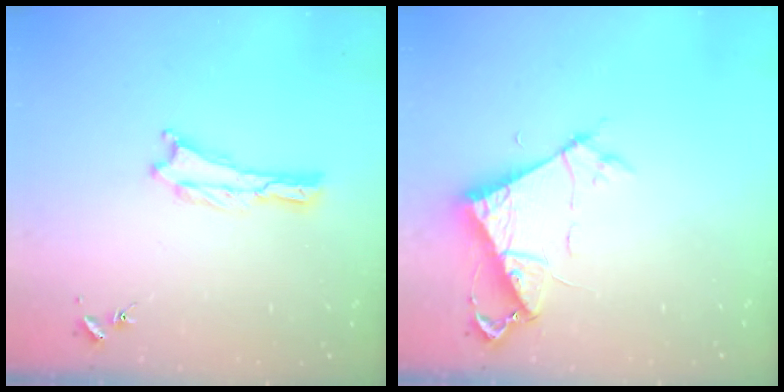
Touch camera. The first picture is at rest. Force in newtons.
{"total": 6.6, "press": 6.5, "slide": 0.7}